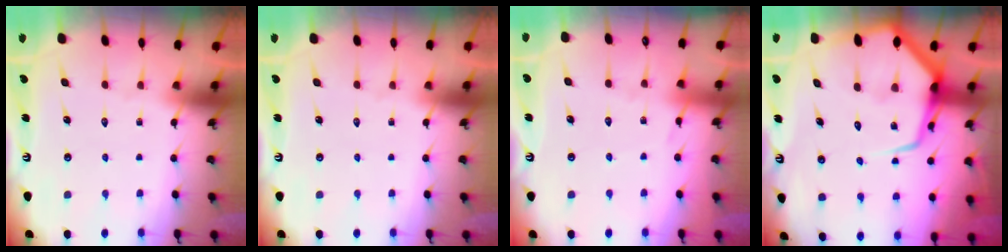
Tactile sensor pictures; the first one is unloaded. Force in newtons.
{"total": 0.0}
{"total": 3.8, "press": 3.8, "slide": 0.5}
{"total": 12.4, "press": 12.3, "slide": 1.3}